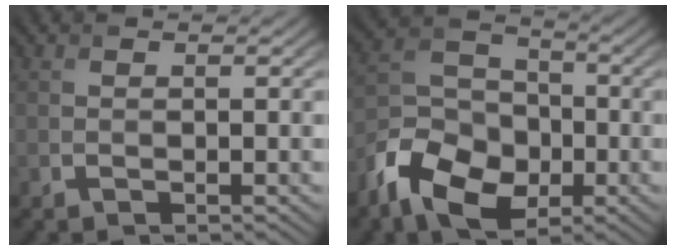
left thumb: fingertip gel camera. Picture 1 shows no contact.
{"total": 11.3, "force": [-5.6, 7.4, 6.3], "torque": [-0.143, -0.019, -0.125]}